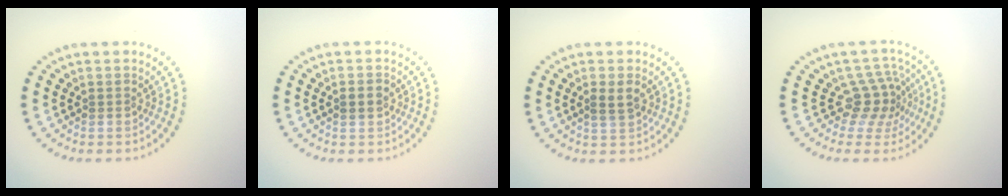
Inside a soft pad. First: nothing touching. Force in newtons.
{"total": 1.8, "press": 1.8, "slide": 0.2}
{"total": 1.8, "press": 1.8, "slide": 0.5}
{"total": 3.3, "press": 2.4, "slide": 2.3}